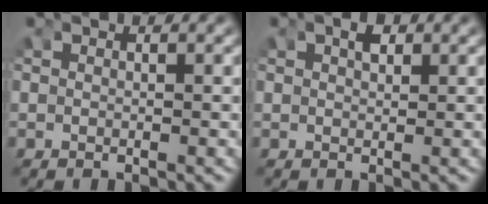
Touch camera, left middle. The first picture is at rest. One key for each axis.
{"total": 1.2, "fx": 0.7, "fy": 0.4, "fz": 0.8, "tx": -0.013, "ty": 0.001, "tz": 0.014}